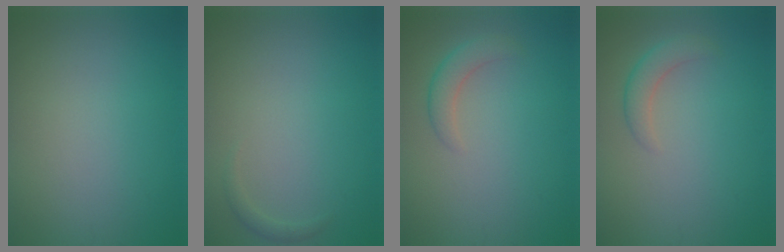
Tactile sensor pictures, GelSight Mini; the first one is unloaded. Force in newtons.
{"total": 0.7, "press": 0.7, "slide": 0.1}
{"total": 2.0, "press": 2.0, "slide": 0.2}
{"total": 2.0, "press": 2.0, "slide": 0.2}